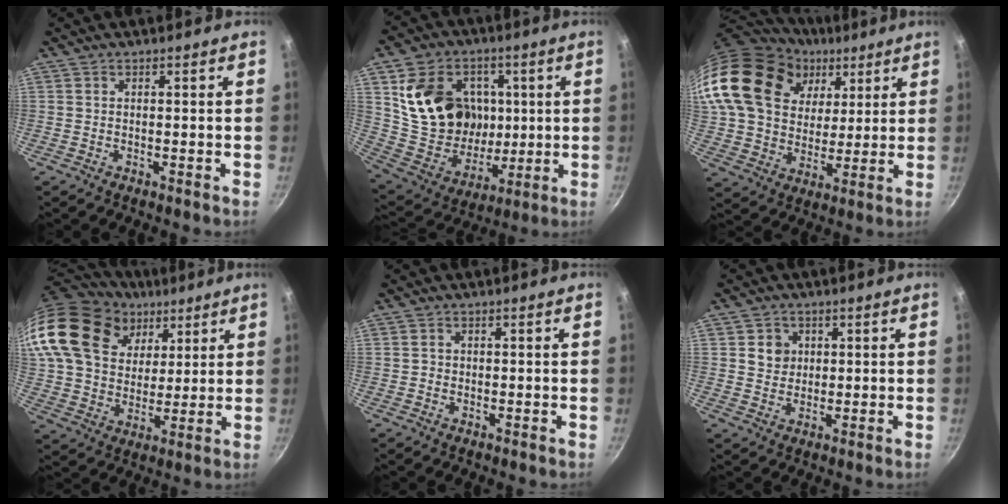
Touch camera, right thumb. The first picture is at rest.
{"total": 21.1, "force": [4.7, 17.1, 11.5], "torque": [-0.171, -0.011, 0.098]}
{"total": 27.0, "force": [11.1, 19.5, 15.1], "torque": [-0.282, 0.002, 0.201]}
{"total": 28.0, "force": [13.5, 20.0, 14.4], "torque": [-0.302, 0.007, 0.249]}
{"total": 0.8, "force": [0.0, 0.8, 0.1], "torque": [0.003, 0.000, -0.003]}
{"total": 4.0, "force": [1.0, 3.7, 1.2], "torque": [0.003, 0.001, 0.016]}